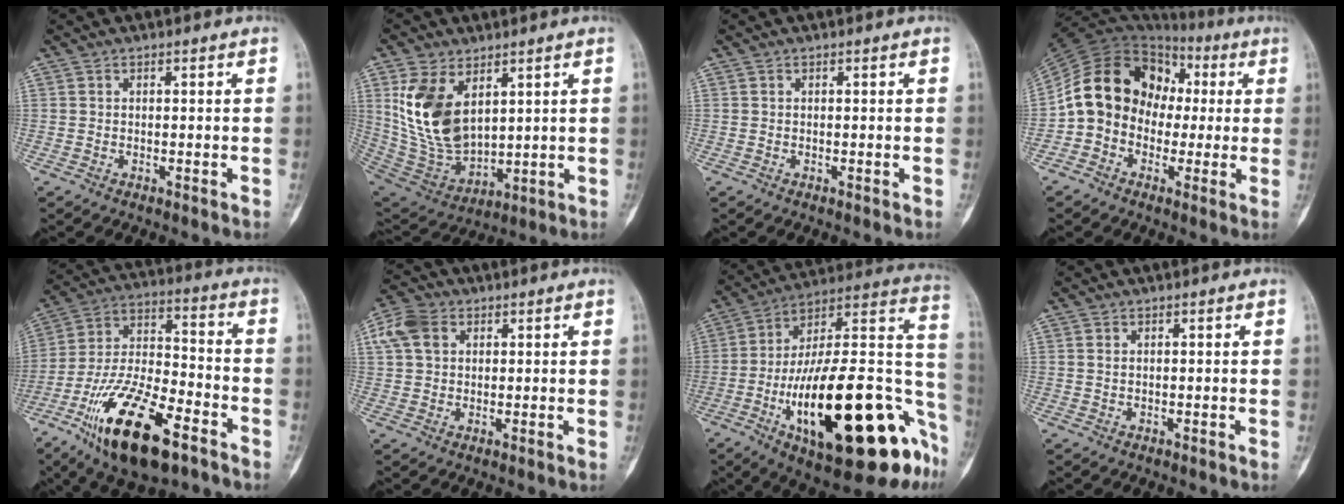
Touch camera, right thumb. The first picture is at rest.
{"total": 15.5, "force": [5.3, 9.2, 11.3], "torque": [-0.203, -0.028, 0.127]}
{"total": 0.0}
{"total": 16.1, "force": [0.4, 13.1, 9.3], "torque": [-0.147, 0.045, 0.006]}
{"total": 22.1, "force": [-12.0, 8.6, 16.5], "torque": [-0.316, 0.056, -0.211]}
{"total": 6.9, "force": [2.4, 5.1, 4.0], "torque": [-0.079, 0.012, 0.041]}
{"total": 35.9, "force": [-12.6, 12.6, 31.2], "torque": [-0.404, 0.050, -0.184]}
{"total": 0.6, "force": [0.2, 0.3, 0.4], "torque": [-0.008, 0.001, 0.007]}